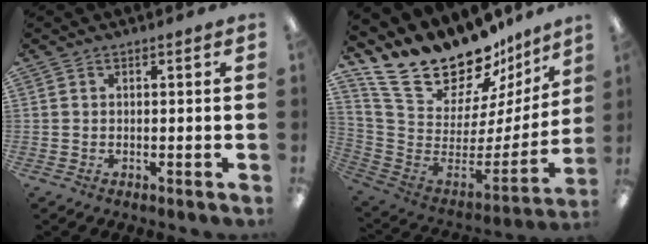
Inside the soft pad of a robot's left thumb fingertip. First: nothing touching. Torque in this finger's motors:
{"motor_torque": [1.28, 1.21, 1.34, -1.43, 0.11]}